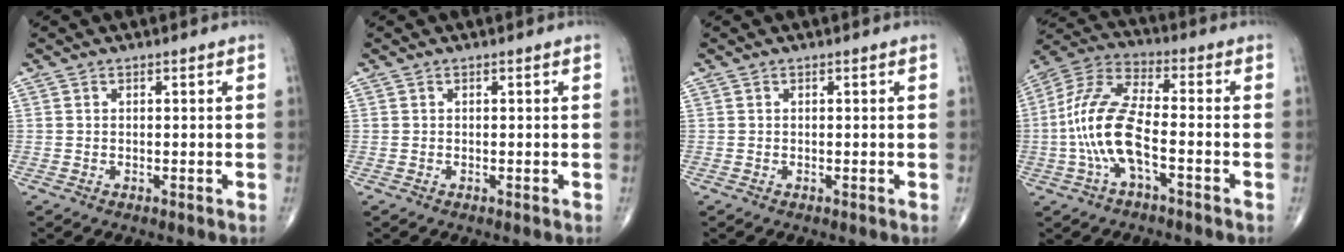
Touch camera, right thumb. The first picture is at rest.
{"total": 0.0}
{"total": 0.0}
{"total": 13.6, "force": [-3.3, 5.1, 12.2], "torque": [-0.271, 0.040, -0.067]}